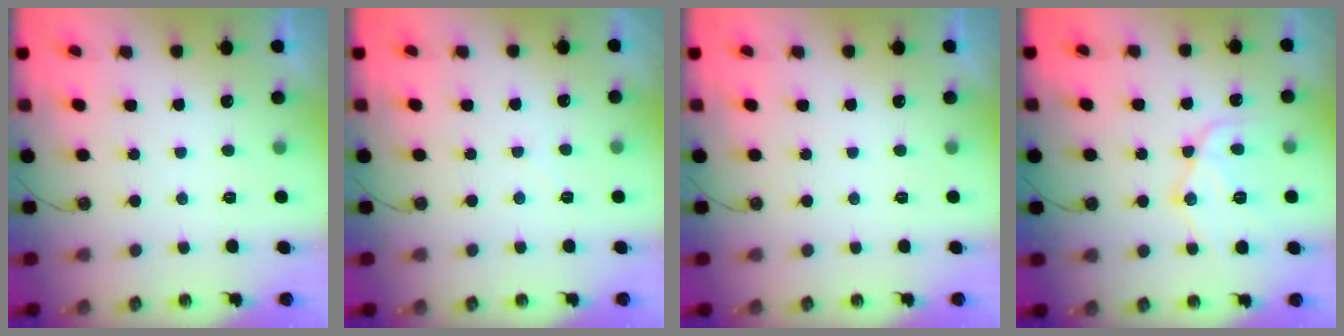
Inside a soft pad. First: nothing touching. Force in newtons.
{"total": 3.3, "press": 3.3, "slide": 0.6}
{"total": 0.0}
{"total": 13.9, "press": 13.9, "slide": 1.1}